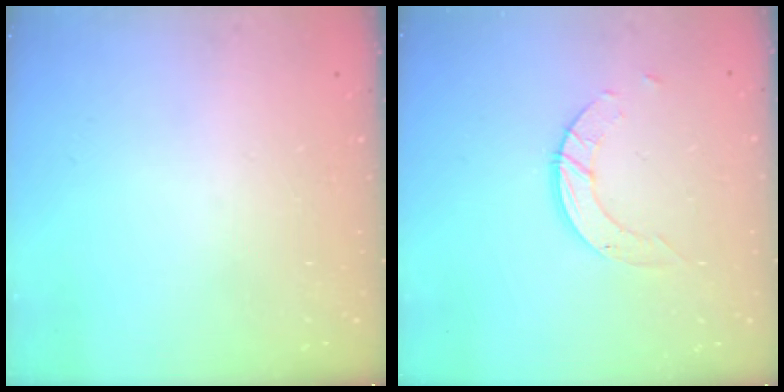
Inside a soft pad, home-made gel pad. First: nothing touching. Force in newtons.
{"total": 5.9, "press": 5.9, "slide": 0.5}